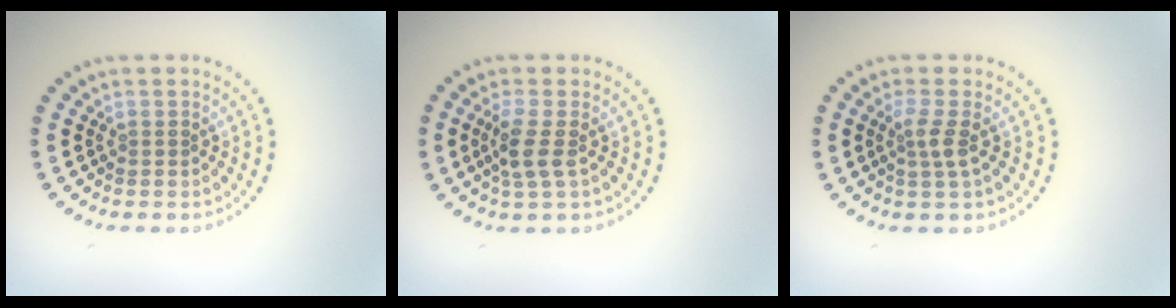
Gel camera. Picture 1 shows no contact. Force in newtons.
{"total": 2.4, "press": 2.1, "slide": 1.2}
{"total": 1.9, "press": 1.4, "slide": 1.3}